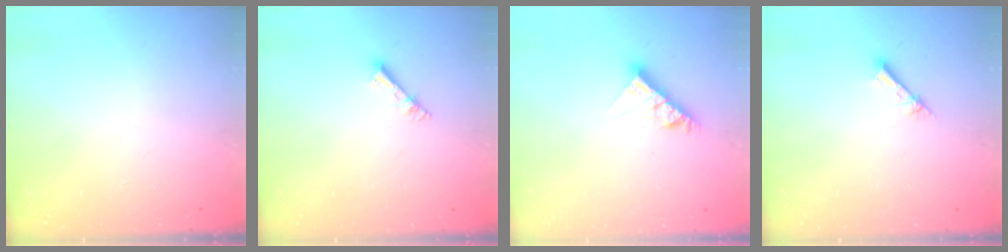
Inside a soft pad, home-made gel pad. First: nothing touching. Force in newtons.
{"total": 2.7, "press": 2.7, "slide": 0.3}
{"total": 7.1, "press": 7.1, "slide": 0.6}
{"total": 1.5, "press": 1.5, "slide": 0.1}